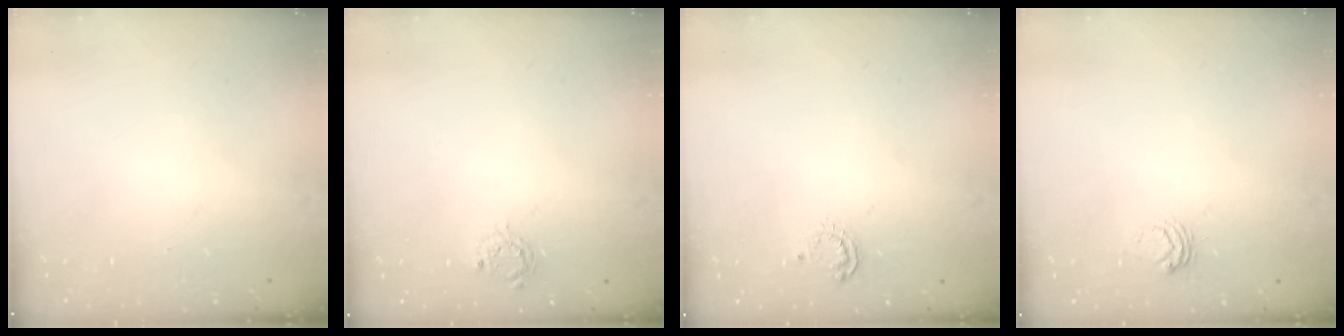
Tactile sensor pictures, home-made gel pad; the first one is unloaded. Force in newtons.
{"total": 4.5, "press": 4.4, "slide": 0.5}
{"total": 5.1, "press": 5.0, "slide": 0.5}
{"total": 4.7, "press": 4.7, "slide": 0.4}